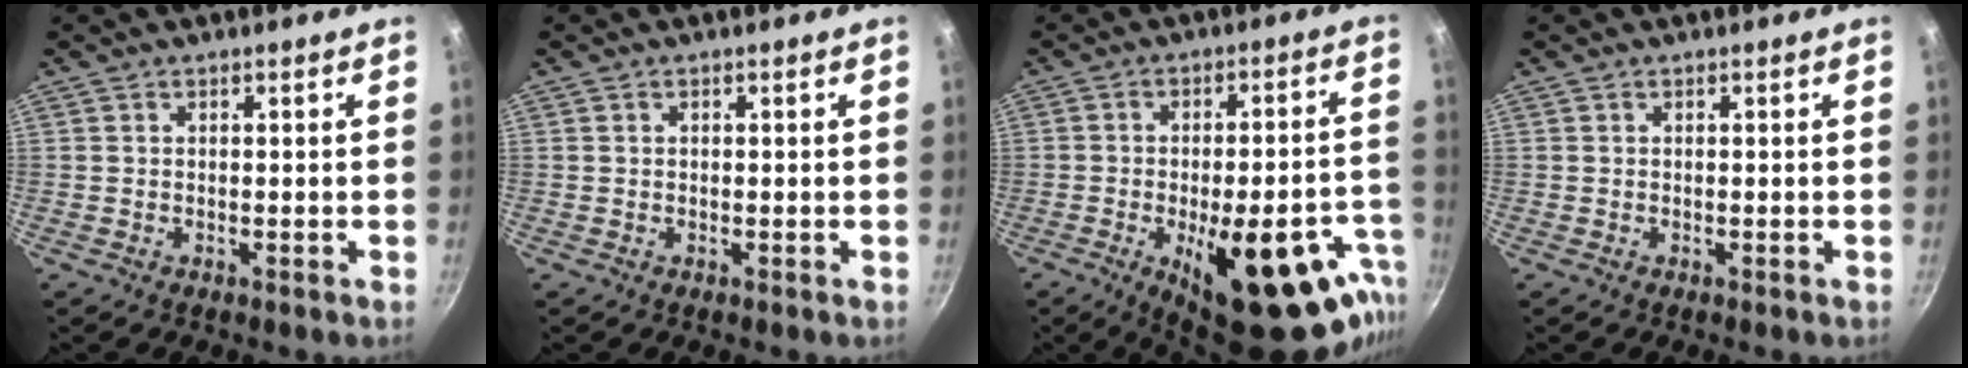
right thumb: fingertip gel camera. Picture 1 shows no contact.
{"total": 0.0}
{"total": 26.1, "force": [-11.2, 10.8, 21.0], "torque": [-0.217, 0.033, -0.142]}
{"total": 0.0}